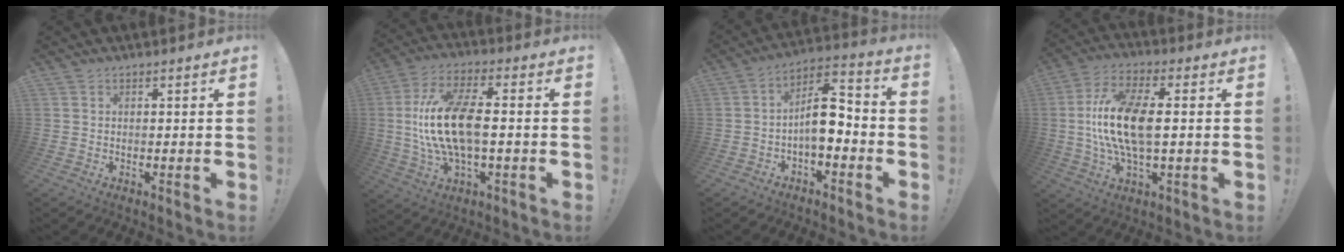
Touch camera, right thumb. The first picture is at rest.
{"total": 17.8, "force": [0.2, 7.4, 16.2], "torque": [-0.316, -0.003, 0.002]}
{"total": 11.0, "force": [-2.3, 5.8, 9.1], "torque": [-0.146, 0.020, -0.043]}
{"total": 16.0, "force": [0.7, 6.5, 14.6], "torque": [-0.271, -0.004, 0.009]}